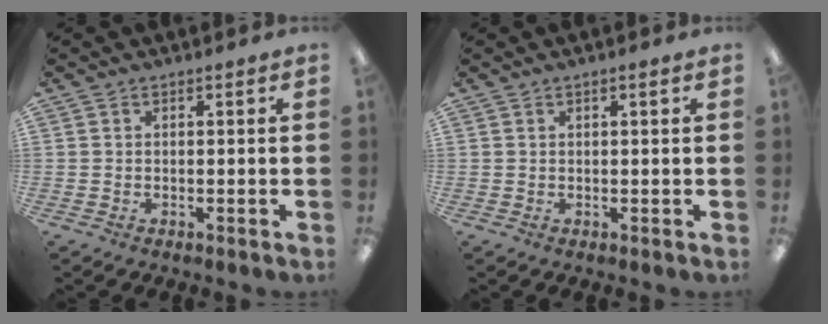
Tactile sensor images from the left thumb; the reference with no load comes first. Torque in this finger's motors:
{"motor_torque": [-0.27, -0.26, -0.59, 0.19, 0.04]}